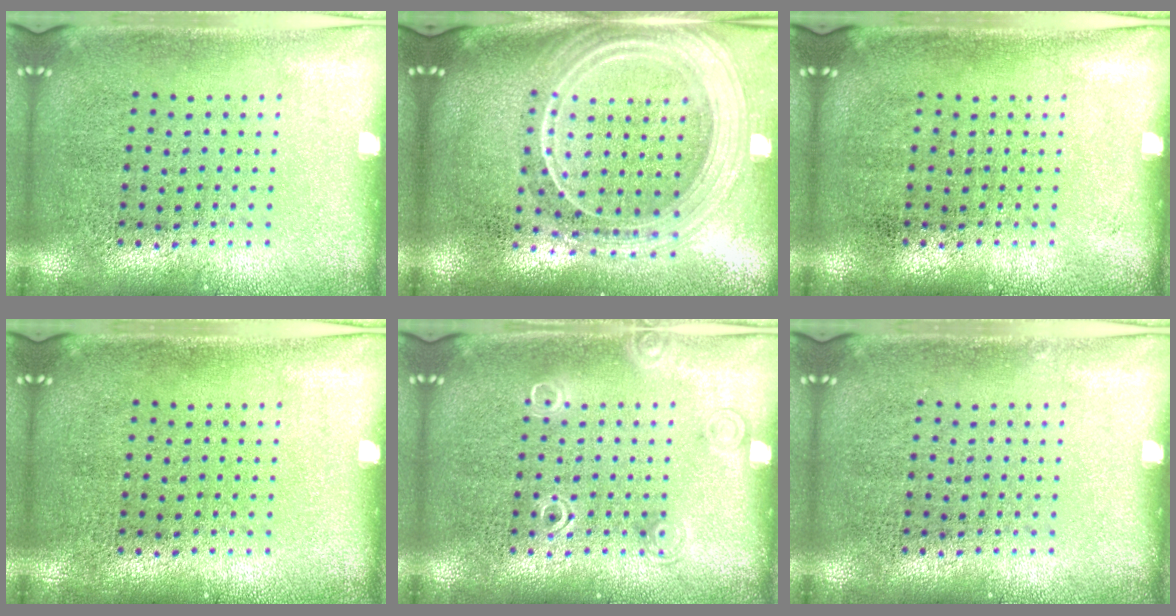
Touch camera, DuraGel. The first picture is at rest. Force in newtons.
{"total": 2.5, "press": 2.1, "slide": 1.3}
{"total": 0.0}
{"total": 0.0}
{"total": 1.2, "press": 1.2, "slide": 0.2}
{"total": 0.0}